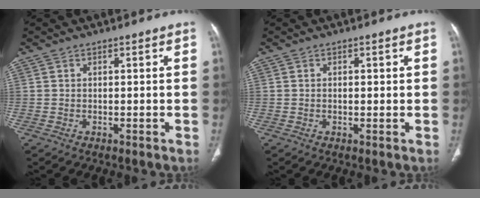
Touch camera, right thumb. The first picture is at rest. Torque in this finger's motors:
{"motor_torque": [0.20, -0.26, -0.39, 0.17, -0.02]}